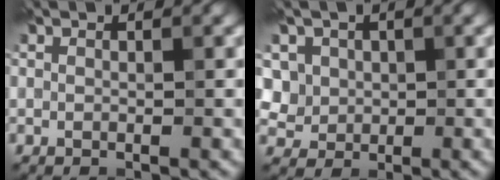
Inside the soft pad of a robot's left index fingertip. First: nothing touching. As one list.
[{"total": 5.2, "force": [2.1, 4.4, 1.8], "torque": [-0.051, 0.015, 0.031]}]